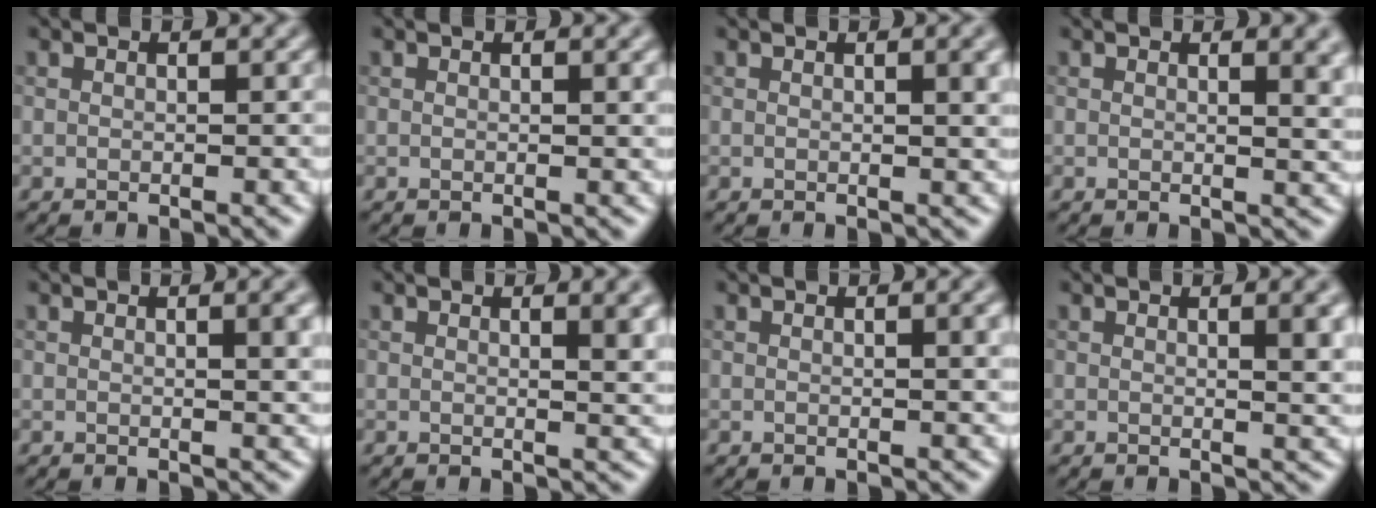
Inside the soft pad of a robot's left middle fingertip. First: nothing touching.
{"total": 1.5, "force": [0.6, 0.5, 1.3], "torque": [-0.012, 0.004, 0.006]}
{"total": 3.2, "force": [0.9, 1.1, 2.9], "torque": [-0.026, 0.007, 0.010]}
{"total": 3.6, "force": [1.4, 1.4, 3.0], "torque": [-0.022, 0.002, 0.016]}
{"total": 3.7, "force": [1.0, 1.3, 3.4], "torque": [-0.032, 0.008, 0.011]}
{"total": 4.0, "force": [1.4, 1.4, 3.4], "torque": [-0.029, 0.004, 0.016]}
{"total": 2.5, "force": [0.7, 0.8, 2.3], "torque": [-0.021, 0.006, 0.007]}
{"total": 4.2, "force": [1.2, 1.4, 3.8], "torque": [-0.035, 0.007, 0.013]}